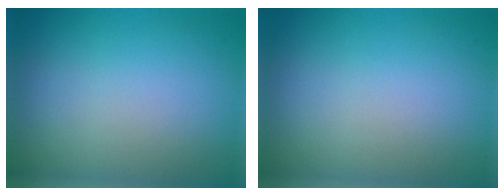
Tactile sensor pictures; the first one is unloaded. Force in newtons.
{"total": 0.0}